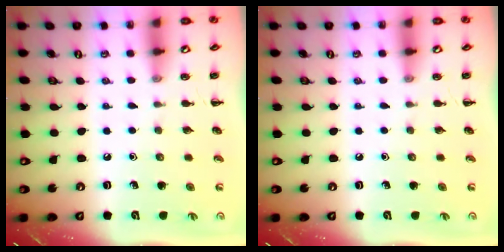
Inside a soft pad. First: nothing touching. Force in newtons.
{"total": 0.0}